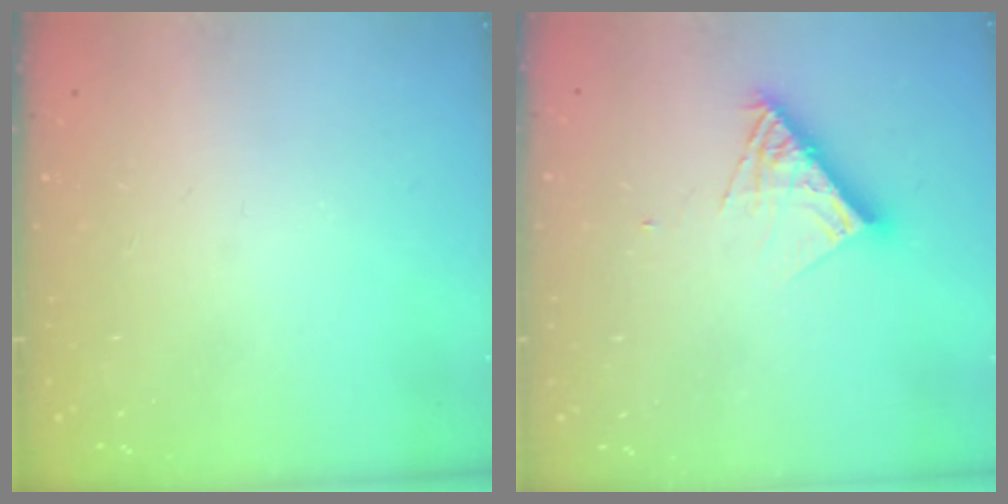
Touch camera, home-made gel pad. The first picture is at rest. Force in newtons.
{"total": 9.3, "press": 9.2, "slide": 0.8}